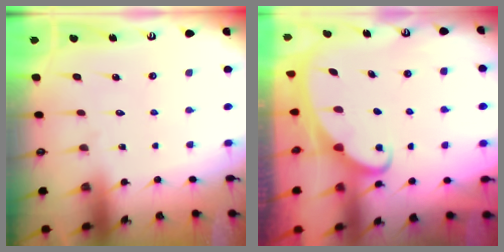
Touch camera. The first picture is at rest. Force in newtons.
{"total": 2.0, "press": 2.0, "slide": 0.2}